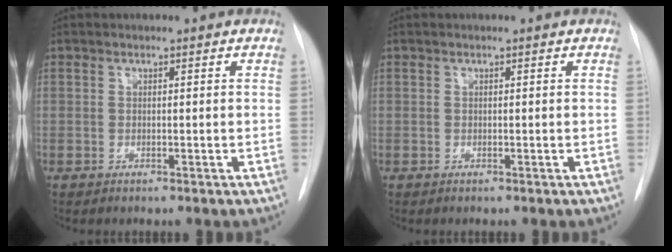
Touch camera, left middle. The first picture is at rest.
{"total": 0.0}